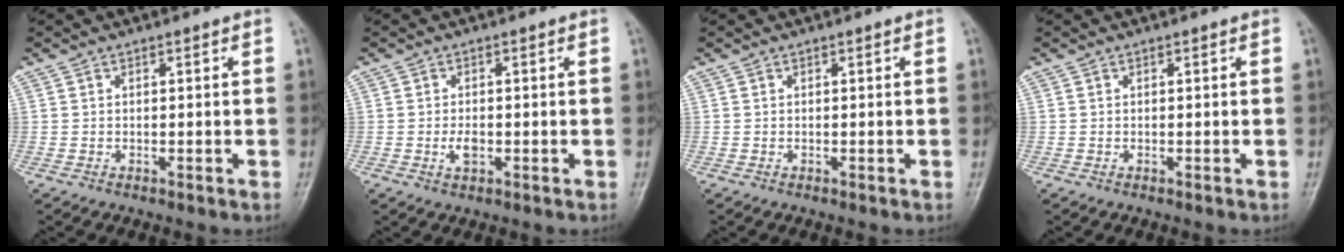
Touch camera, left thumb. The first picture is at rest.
{"total": 2.4, "force": [-0.5, 1.4, 1.9], "torque": [-0.035, -0.001, -0.010]}
{"total": 0.0}
{"total": 0.0}